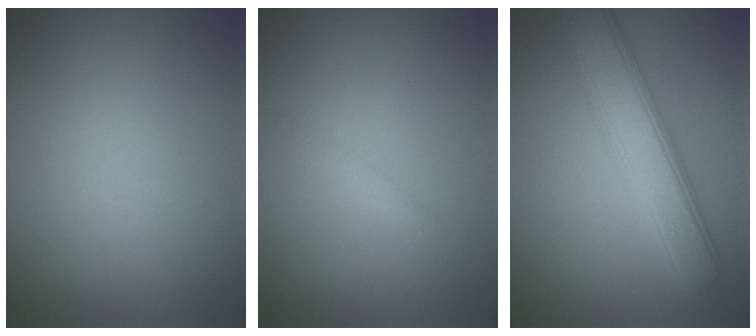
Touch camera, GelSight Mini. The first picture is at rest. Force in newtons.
{"total": 0.8, "press": 0.8, "slide": 0.0}
{"total": 6.5, "press": 6.5, "slide": 0.2}